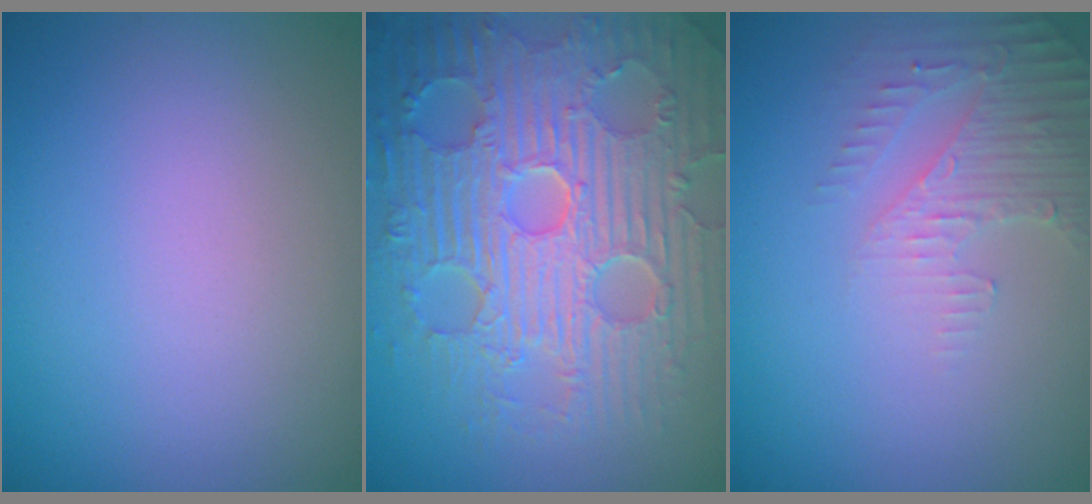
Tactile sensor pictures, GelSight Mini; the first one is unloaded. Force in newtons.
{"total": 9.2, "press": 6.8, "slide": 6.2}
{"total": 3.0, "press": 2.9, "slide": 0.8}